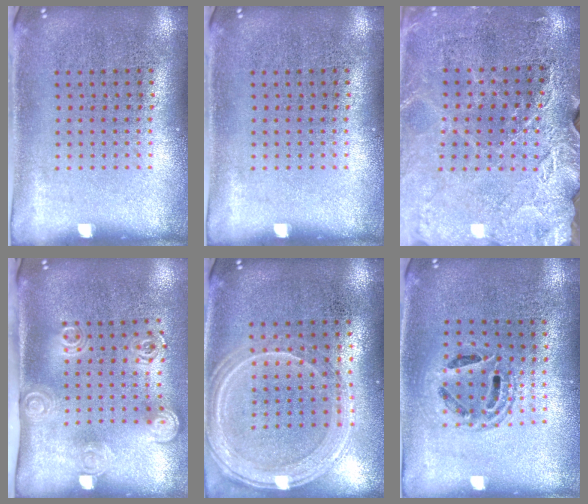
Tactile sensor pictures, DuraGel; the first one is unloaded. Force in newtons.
{"total": 0.0}
{"total": 2.8, "press": 2.8, "slide": 0.3}
{"total": 2.0, "press": 1.4, "slide": 1.5}
{"total": 1.3, "press": 1.3, "slide": 0.1}
{"total": 1.4, "press": 1.2, "slide": 0.7}